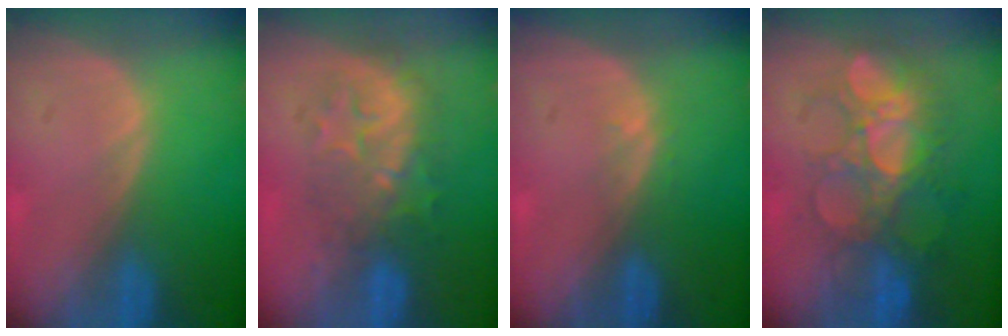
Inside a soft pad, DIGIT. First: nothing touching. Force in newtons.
{"total": 7.8, "press": 7.5, "slide": 2.1}
{"total": 1.0, "press": 0.7, "slide": 0.7}
{"total": 9.2, "press": 8.8, "slide": 2.5}